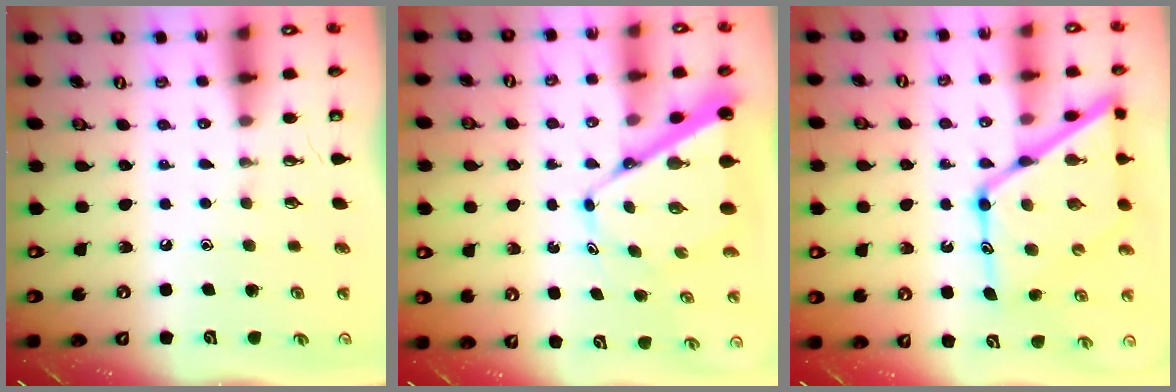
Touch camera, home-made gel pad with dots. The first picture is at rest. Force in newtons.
{"total": 10.1, "press": 10.0, "slide": 0.9}
{"total": 20.1, "press": 20.0, "slide": 1.9}